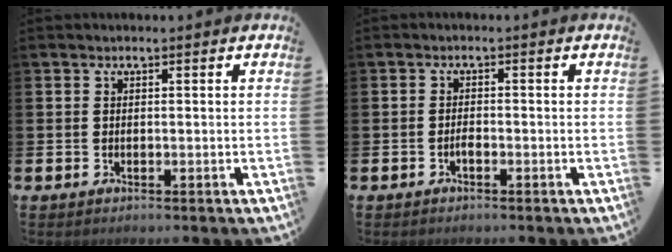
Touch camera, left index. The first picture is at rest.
{"total": 1.1, "force": [-0.7, 0.3, 0.8], "torque": [-0.016, -0.002, -0.014]}